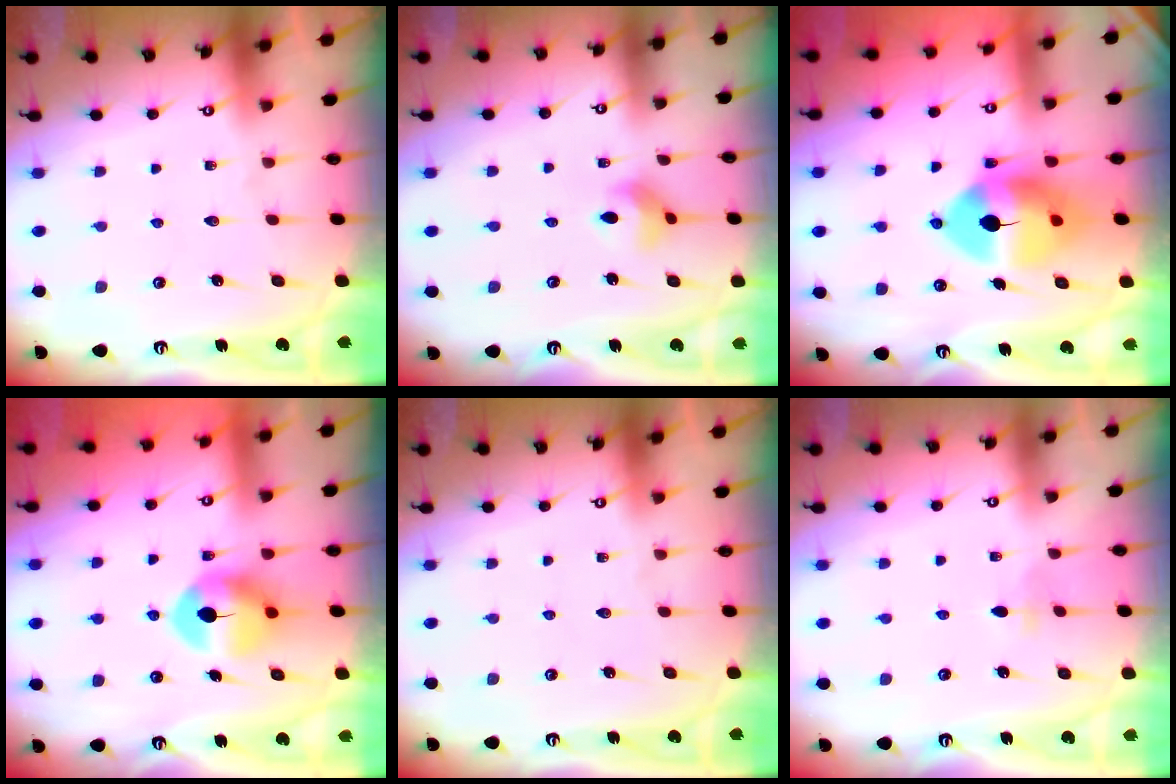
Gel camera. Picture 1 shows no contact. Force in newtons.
{"total": 6.3, "press": 6.3, "slide": 0.6}
{"total": 12.9, "press": 12.7, "slide": 2.3}
{"total": 8.4, "press": 8.3, "slide": 1.2}
{"total": 0.0}
{"total": 2.8, "press": 2.7, "slide": 0.6}